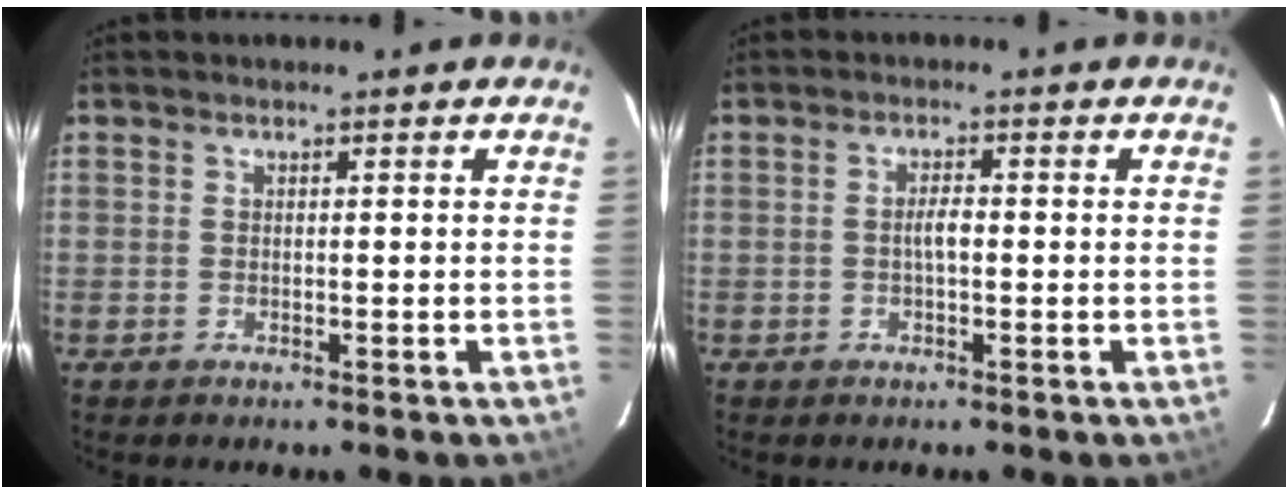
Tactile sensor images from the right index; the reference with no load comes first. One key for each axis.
{"total": 2.2, "fx": -0.3, "fy": 0.8, "fz": 2.0, "tx": -0.038, "ty": 0.004, "tz": -0.006}